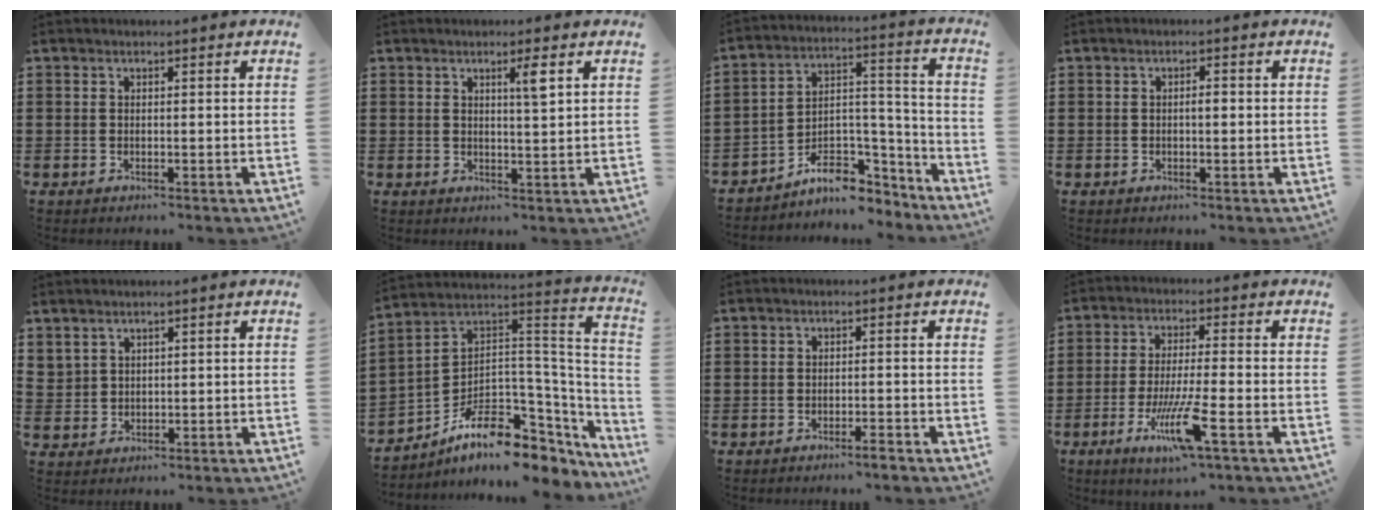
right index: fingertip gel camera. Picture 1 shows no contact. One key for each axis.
{"total": 2.9, "fx": 1.3, "fy": 0.0, "fz": 2.6, "tx": -0.038, "ty": -0.009, "tz": 0.017}
{"total": 7.8, "fx": -6.3, "fy": 3.8, "fz": 2.7, "tx": -0.045, "ty": 0.016, "tz": -0.113}
{"total": 1.2, "fx": -0.1, "fy": 0.3, "fz": 1.2, "tx": -0.021, "ty": 0.000, "tz": -0.002}
{"total": 2.0, "fx": 1.8, "fy": 0.9, "fz": 0.1, "tx": -0.007, "ty": 0.003, "tz": 0.037}
{"total": 9.2, "fx": -6.0, "fy": 4.4, "fz": 5.5, "tx": -0.109, "ty": -0.003, "tz": -0.110}
{"total": 1.8, "fx": -1.5, "fy": 0.0, "fz": 0.9, "tx": -0.016, "ty": -0.001, "tz": -0.029}
{"total": 9.3, "fx": -4.2, "fy": 1.1, "fz": 8.2, "tx": -0.168, "ty": -0.016, "tz": -0.078}